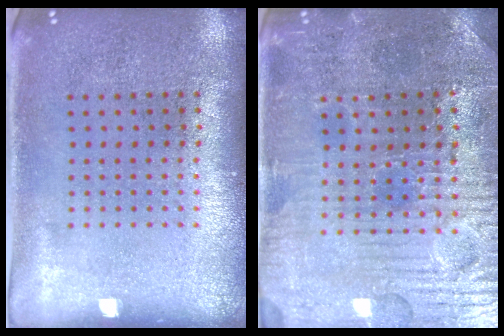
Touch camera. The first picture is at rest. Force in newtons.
{"total": 3.7, "press": 3.7, "slide": 0.6}